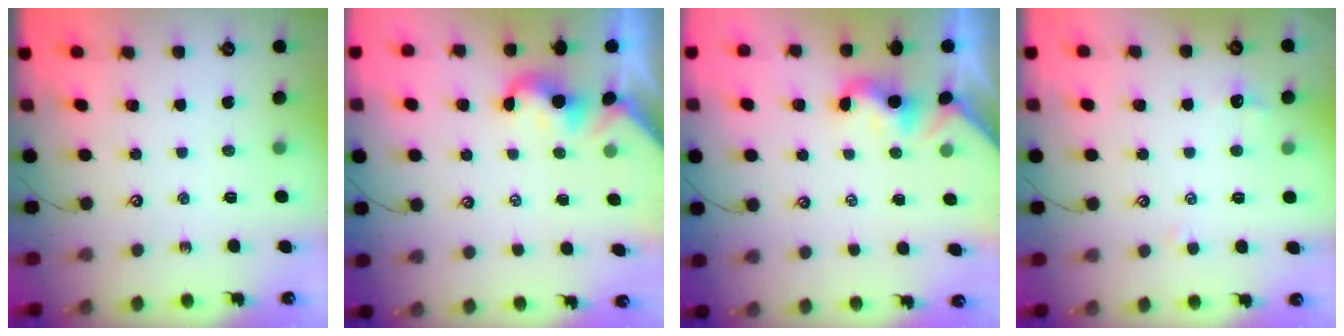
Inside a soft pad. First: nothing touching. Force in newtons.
{"total": 1.9, "press": 1.9, "slide": 0.3}
{"total": 1.9, "press": 1.8, "slide": 0.5}
{"total": 0.6, "press": 0.2, "slide": 0.6}